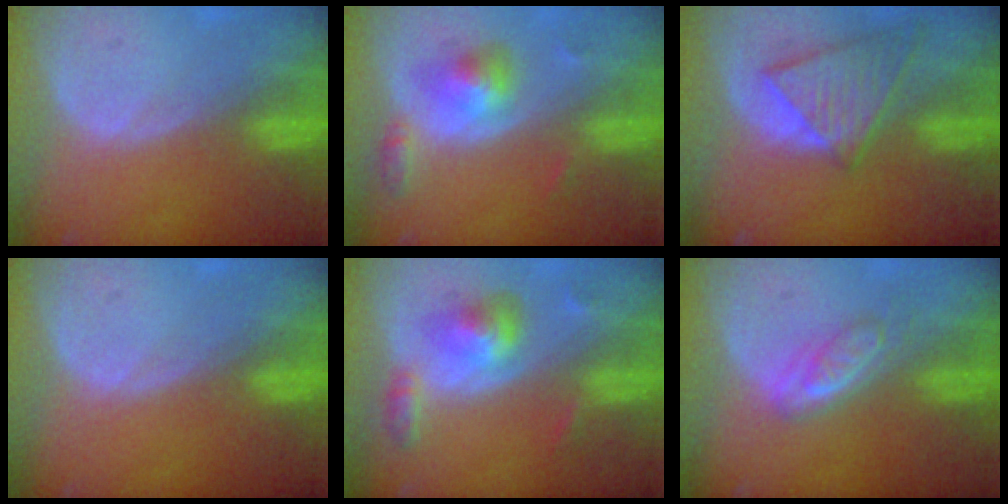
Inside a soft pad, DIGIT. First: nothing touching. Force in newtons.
{"total": 5.1, "press": 5.1, "slide": 0.9}
{"total": 8.2, "press": 7.3, "slide": 3.8}
{"total": 0.0}
{"total": 6.1, "press": 5.5, "slide": 2.7}
{"total": 4.8, "press": 4.5, "slide": 1.5}